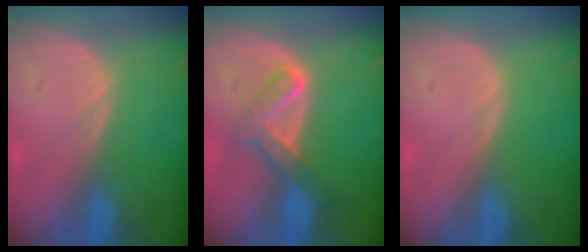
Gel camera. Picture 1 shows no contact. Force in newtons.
{"total": 5.4, "press": 5.4, "slide": 0.7}
{"total": 0.0}